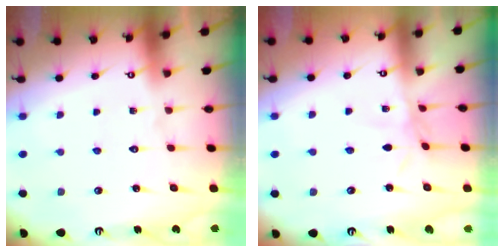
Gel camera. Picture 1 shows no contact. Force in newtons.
{"total": 3.3, "press": 3.3, "slide": 0.1}